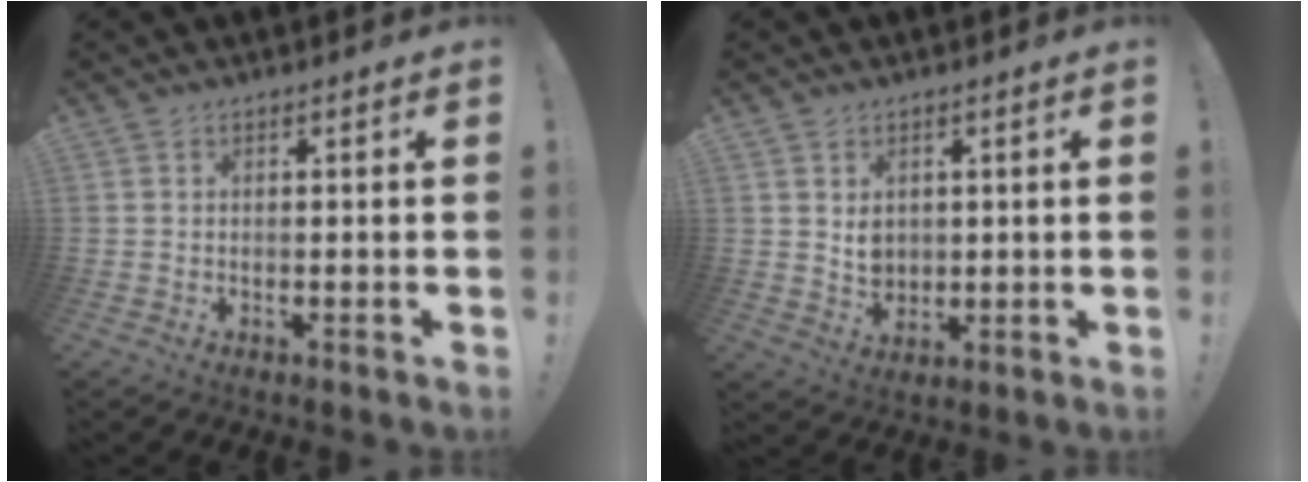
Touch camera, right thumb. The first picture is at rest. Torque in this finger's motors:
{"motor_torque": [0.12, 0.16, 0.23, 0.26, 0.01]}